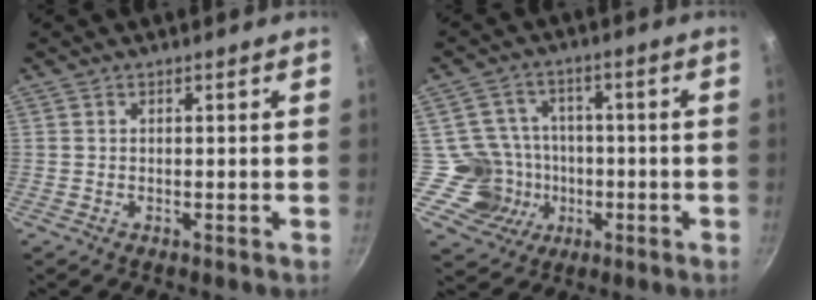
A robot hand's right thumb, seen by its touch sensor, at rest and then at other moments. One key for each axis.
{"total": 9.7, "fx": -2.0, "fy": 9.4, "fz": 1.6, "tx": 0.010, "ty": 0.030, "tz": -0.034}